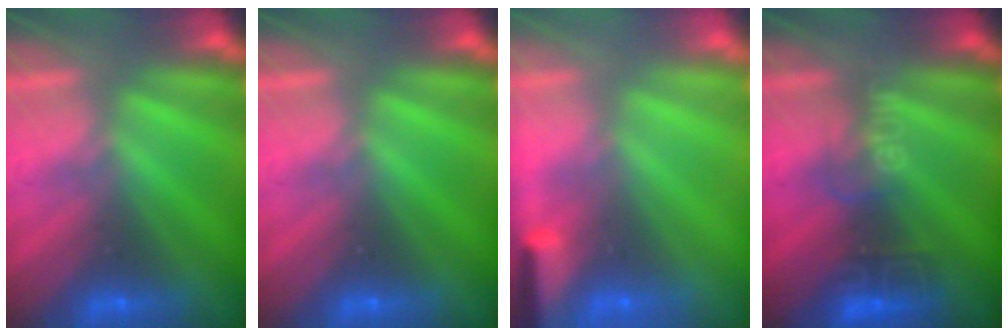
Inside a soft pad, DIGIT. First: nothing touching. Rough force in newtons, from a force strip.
{"total": 0.0}
{"total": 7.7}
{"total": 2.8}